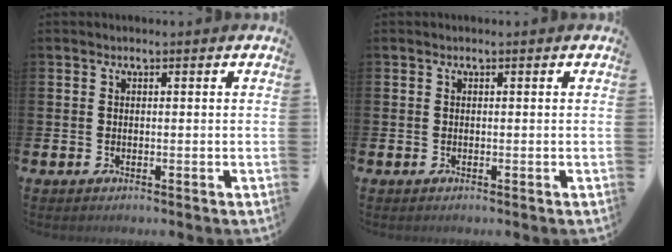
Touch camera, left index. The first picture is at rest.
{"total": 0.0}